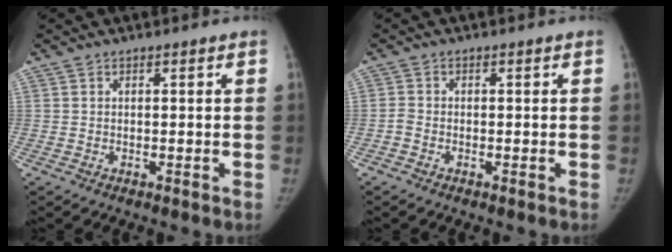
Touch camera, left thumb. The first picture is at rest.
{"total": 1.4, "force": [-0.8, 1.0, 0.7], "torque": [-0.016, 0.002, -0.020]}